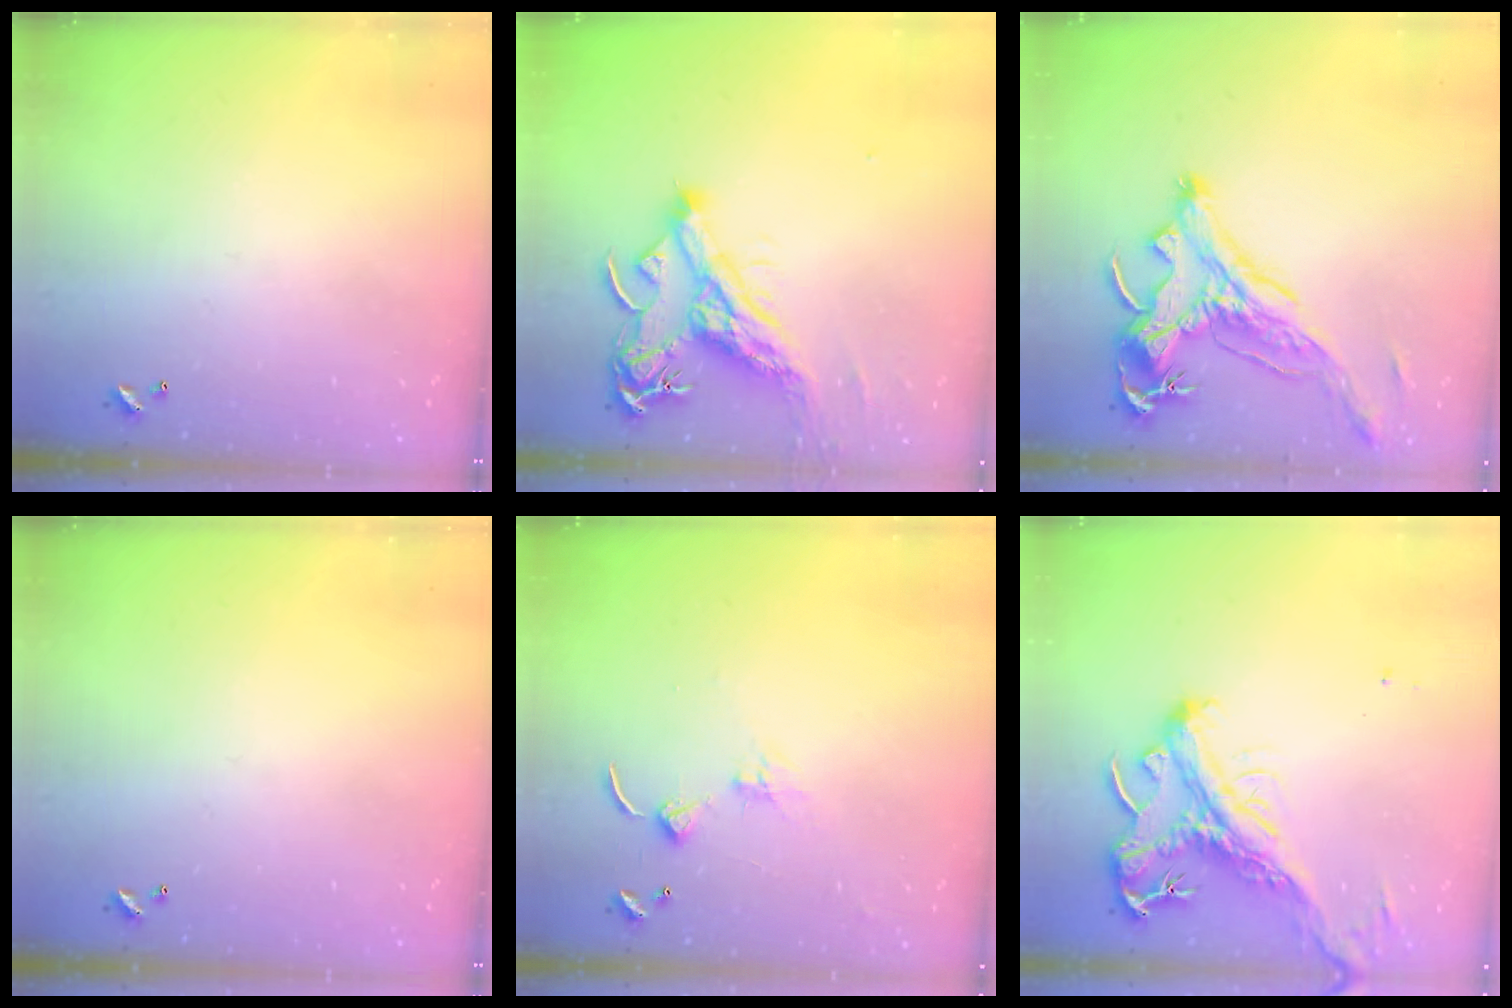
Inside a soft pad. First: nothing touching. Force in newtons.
{"total": 9.5, "press": 9.3, "slide": 1.6}
{"total": 2.9, "press": 2.5, "slide": 1.3}
{"total": 0.0}
{"total": 1.4, "press": 1.3, "slide": 0.3}
{"total": 2.6, "press": 2.2, "slide": 1.4}